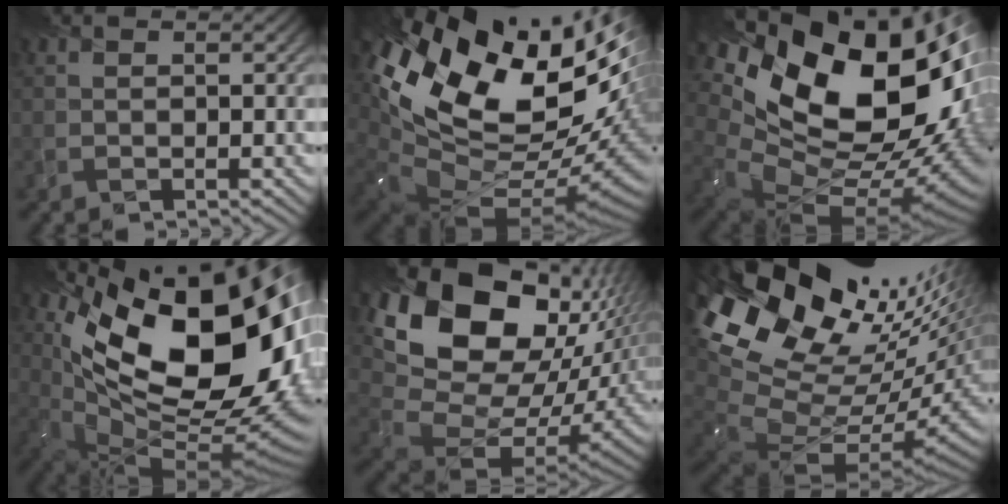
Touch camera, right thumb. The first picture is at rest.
{"total": 19.5, "force": [5.3, 11.9, 14.6], "torque": [-0.268, -0.008, 0.136]}
{"total": 21.4, "force": [5.2, 13.6, 15.7], "torque": [-0.292, -0.033, 0.135]}
{"total": 20.9, "force": [5.1, 11.5, 16.7], "torque": [-0.293, -0.019, 0.123]}
{"total": 18.5, "force": [5.7, 12.4, 12.5], "torque": [-0.254, -0.015, 0.126]}
{"total": 18.9, "force": [6.5, 10.4, 14.4], "torque": [-0.256, 0.001, 0.157]}